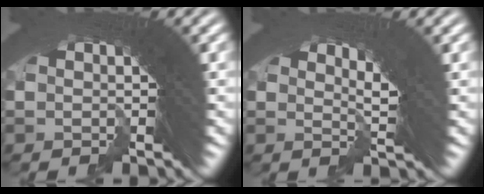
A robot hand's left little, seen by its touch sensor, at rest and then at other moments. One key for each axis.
{"total": 3.0, "fx": 1.6, "fy": 0.8, "fz": 2.5, "tx": -0.050, "ty": -0.009, "tz": 0.029}